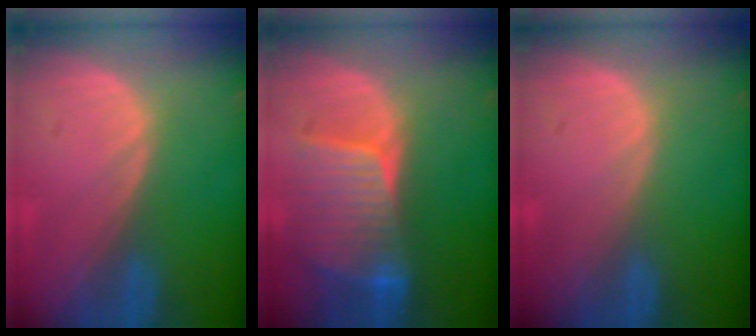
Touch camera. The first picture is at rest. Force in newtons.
{"total": 8.1, "press": 7.8, "slide": 2.3}
{"total": 0.0}